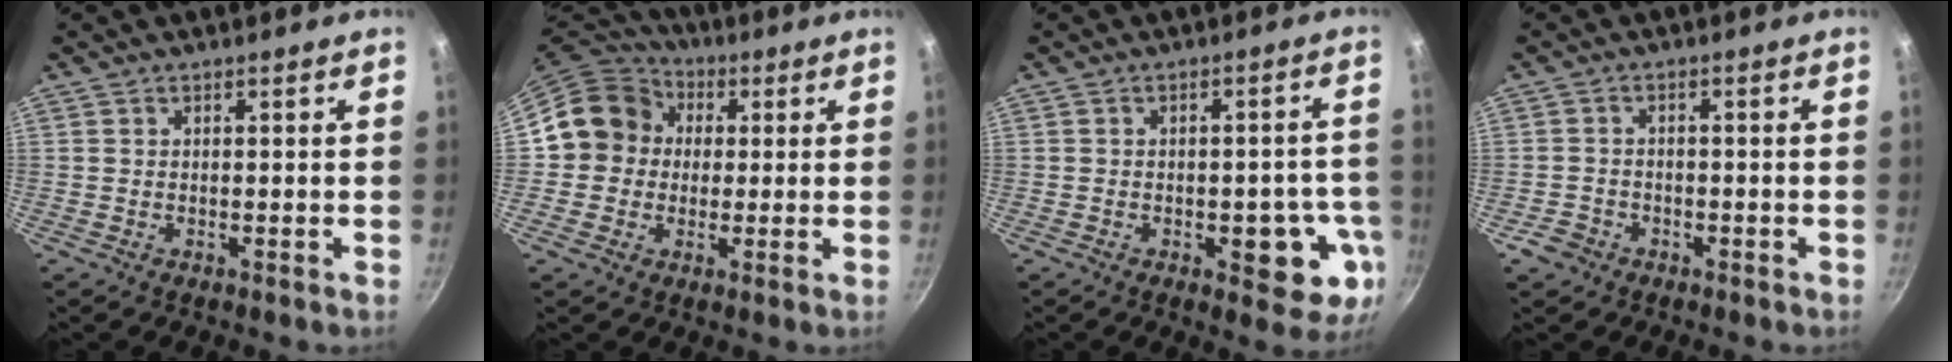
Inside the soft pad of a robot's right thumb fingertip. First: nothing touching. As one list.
[{"total": 11.7, "force": [1.4, 10.7, 4.6], "torque": [-0.043, 0.025, 0.005]}, {"total": 10.2, "force": [-3.1, 5.0, 8.3], "torque": [-0.055, 0.013, -0.036]}, {"total": 3.4, "force": [-2.0, 2.6, 0.9], "torque": [-0.012, 0.027, -0.030]}]